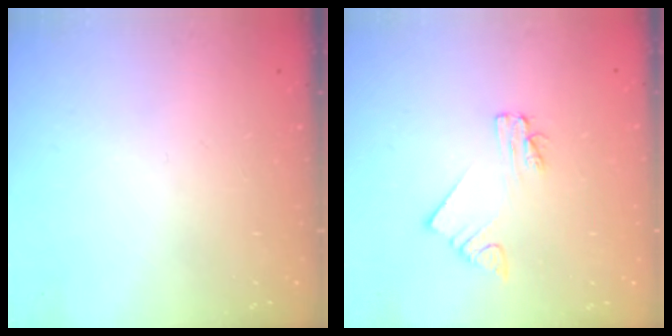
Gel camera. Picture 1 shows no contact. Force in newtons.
{"total": 2.0, "press": 2.0, "slide": 0.1}